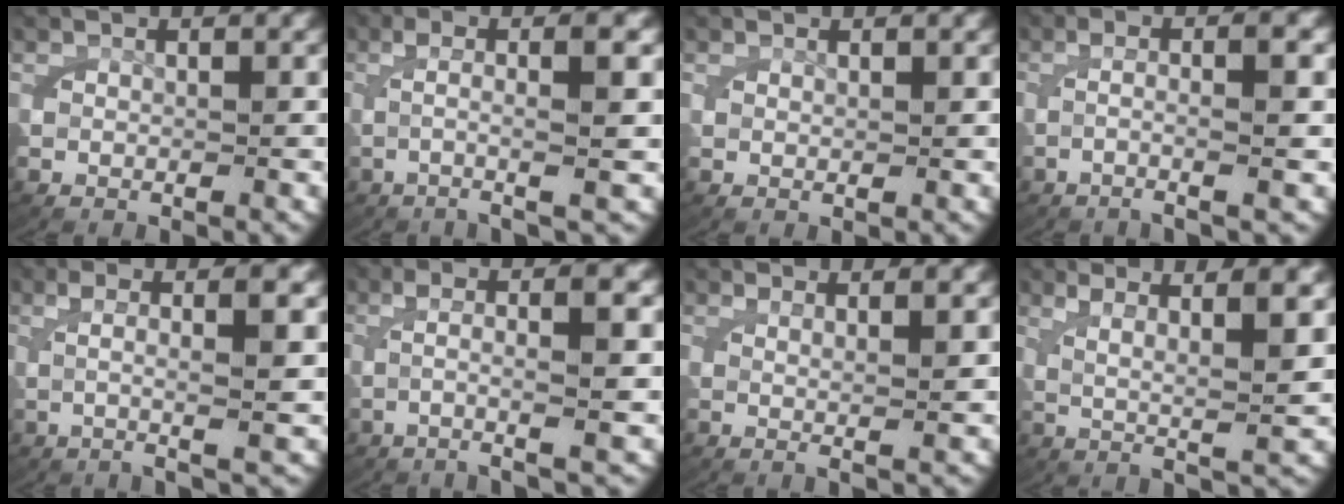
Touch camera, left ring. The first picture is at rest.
{"total": 5.7, "force": [0.8, 0.9, 5.6], "torque": [-0.091, 0.017, 0.007]}
{"total": 0.7, "force": [0.5, 0.2, 0.4], "torque": [-0.005, 0.000, 0.011]}
{"total": 4.4, "force": [-0.3, 0.7, 4.3], "torque": [-0.082, 0.007, -0.010]}
{"total": 6.0, "force": [1.4, 0.9, 5.7], "torque": [-0.088, 0.021, 0.016]}
{"total": 5.6, "force": [0.3, 1.0, 5.4], "torque": [-0.095, 0.012, 0.000]}
{"total": 2.5, "force": [1.2, -0.1, 2.2], "torque": [-0.039, 0.001, 0.018]}
{"total": 7.6, "force": [3.1, 2.1, 6.6], "torque": [-0.087, 0.013, 0.043]}